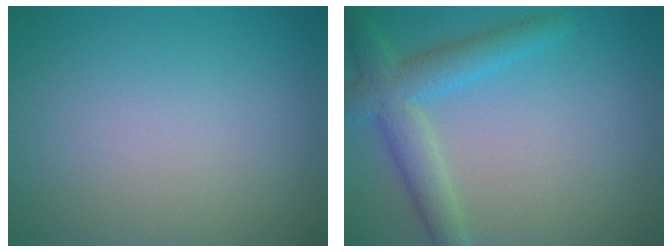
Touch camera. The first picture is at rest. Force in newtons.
{"total": 4.4, "press": 4.4, "slide": 0.2}